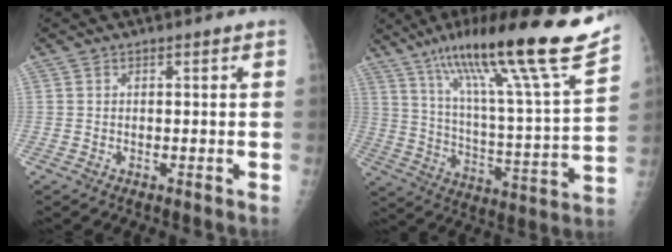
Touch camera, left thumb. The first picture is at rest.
{"total": 26.6, "force": [18.7, 2.0, 18.7], "torque": [-0.285, -0.069, 0.300]}